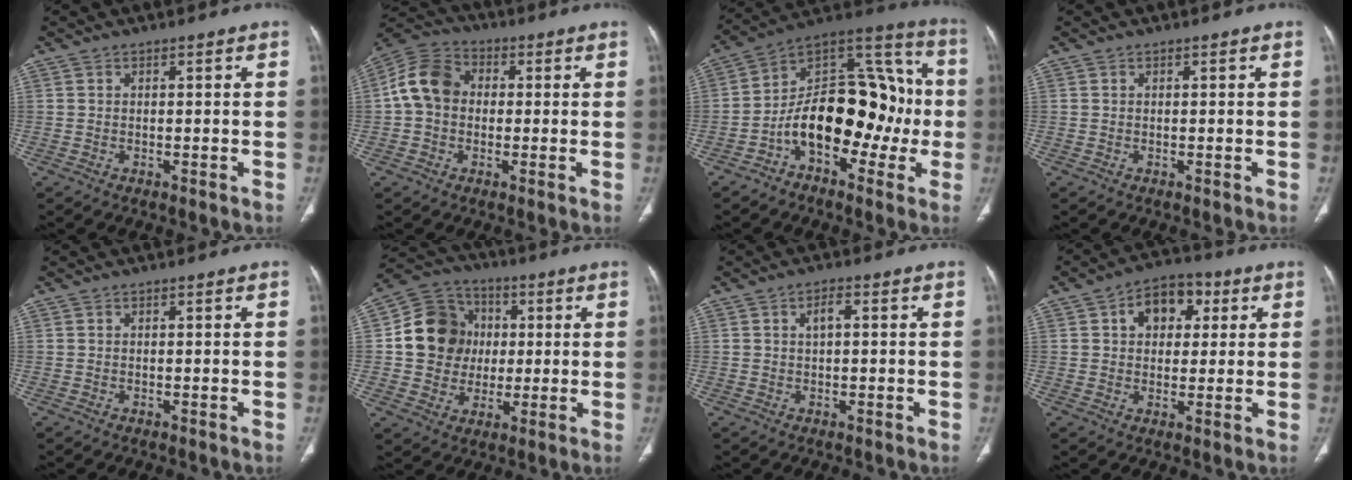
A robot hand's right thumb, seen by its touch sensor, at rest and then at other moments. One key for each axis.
{"total": 10.4, "fx": 0.4, "fy": 8.3, "fz": 6.3, "tx": -0.109, "ty": 0.030, "tz": -0.007}
{"total": 21.5, "fx": -4.2, "fy": 12.8, "fz": 16.7, "tx": -0.218, "ty": 0.079, "tz": -0.071}
{"total": 0.0}
{"total": 0.0}
{"total": 14.0, "fx": 1.3, "fy": 12.5, "fz": 6.1, "tx": -0.078, "ty": 0.016, "tz": 0.021}
{"total": 2.2, "fx": 0.4, "fy": 1.1, "fz": 1.9, "tx": -0.035, "ty": 0.007, "tz": 0.007}
{"total": 9.3, "fx": 2.9, "fy": 6.6, "fz": 5.8, "tx": -0.051, "ty": 0.007, "tz": 0.038}